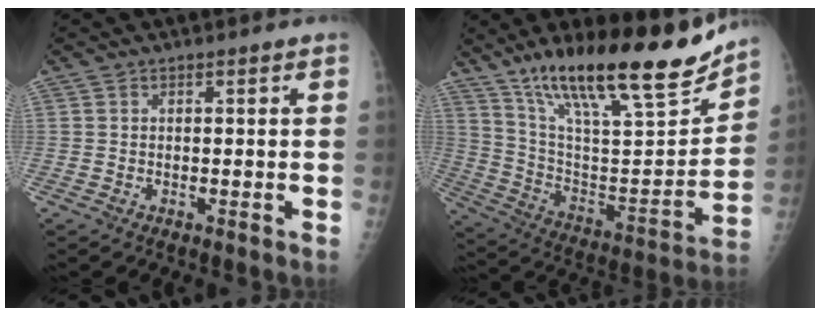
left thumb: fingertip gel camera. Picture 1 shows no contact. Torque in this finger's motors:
{"motor_torque": [0.76, 0.63, 1.41, -1.36, 0.17]}